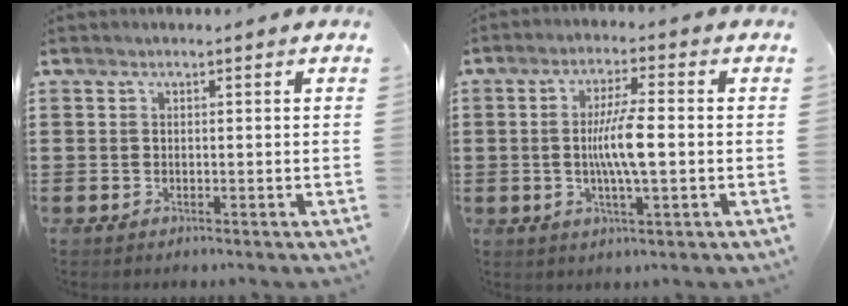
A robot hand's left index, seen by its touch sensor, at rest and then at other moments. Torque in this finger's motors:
{"motor_torque": [0.90, 0.12, 0.62, 0.20]}